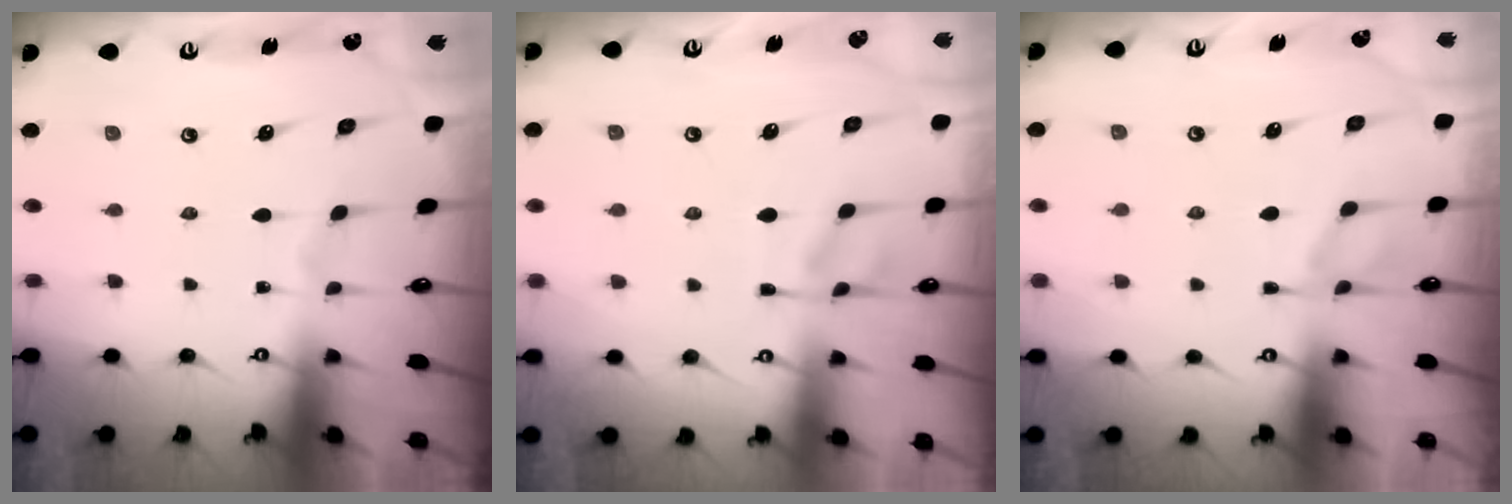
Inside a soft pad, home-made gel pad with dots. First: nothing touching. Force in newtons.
{"total": 2.0, "press": 1.5, "slide": 1.3}
{"total": 0.9, "press": 0.1, "slide": 0.9}